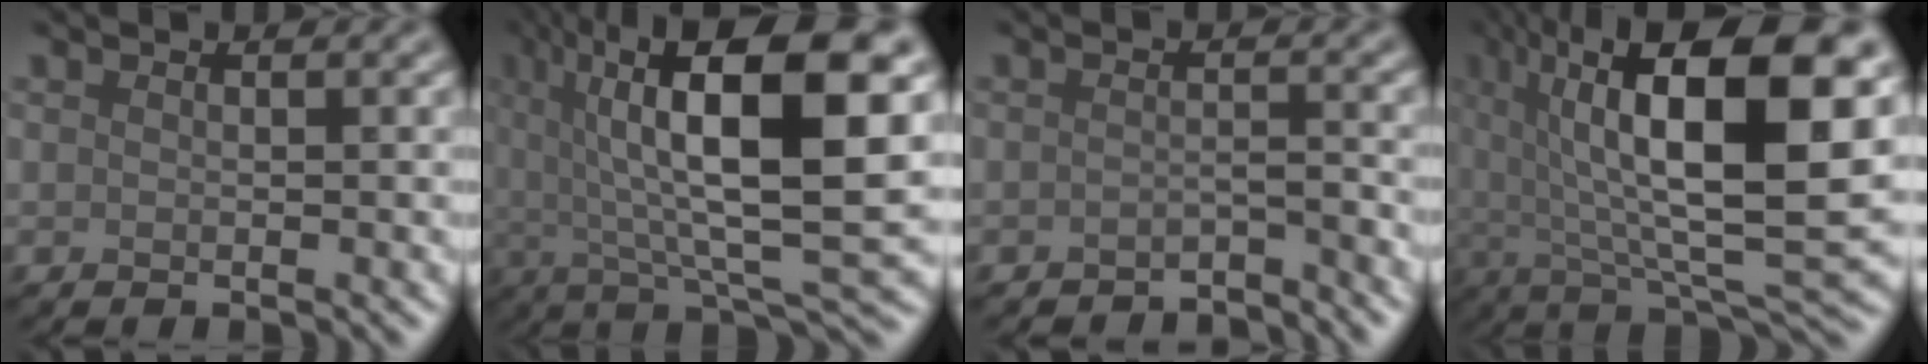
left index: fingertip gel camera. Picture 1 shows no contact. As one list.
[{"total": 14.4, "force": [4.7, 3.7, 13.1], "torque": [-0.195, 0.012, 0.076]}, {"total": 2.7, "force": [-2.6, 0.2, 0.6], "torque": [-0.007, 0.004, -0.042]}, {"total": 16.4, "force": [4.8, 4.7, 14.9], "torque": [-0.229, 0.009, 0.085]}]